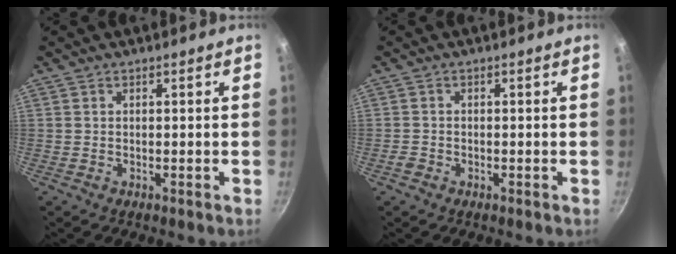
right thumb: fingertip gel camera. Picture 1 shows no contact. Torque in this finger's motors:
{"motor_torque": [0.19, 0.02, -0.22, 0.08, -0.01]}